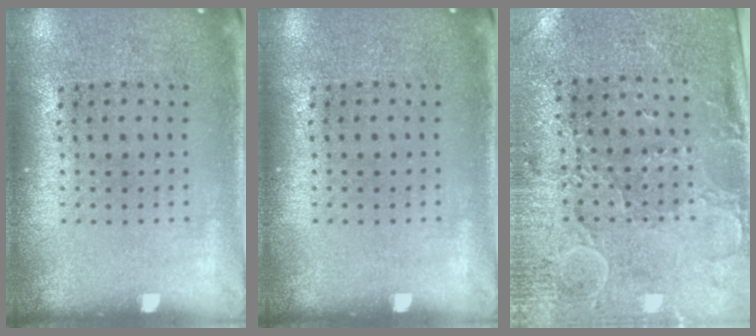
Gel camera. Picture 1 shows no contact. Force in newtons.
{"total": 0.0}
{"total": 3.0, "press": 2.6, "slide": 1.5}